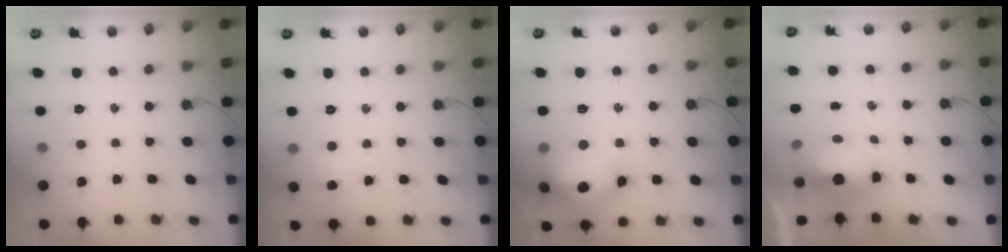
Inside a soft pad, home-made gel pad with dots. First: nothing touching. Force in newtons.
{"total": 4.8, "press": 4.7, "slide": 0.7}
{"total": 18.0, "press": 17.9, "slide": 1.5}
{"total": 8.0, "press": 7.9, "slide": 1.3}